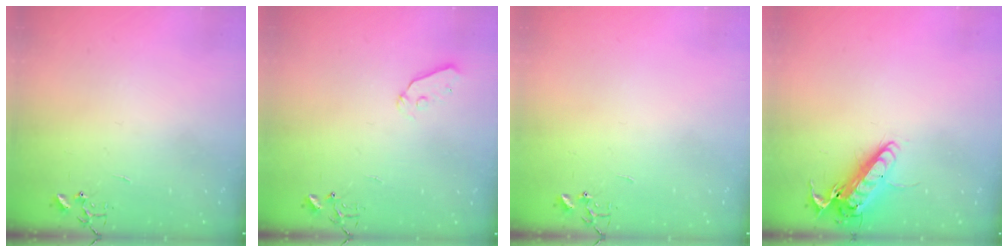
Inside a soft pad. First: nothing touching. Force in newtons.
{"total": 5.3, "press": 5.2, "slide": 0.6}
{"total": 0.0}
{"total": 13.8, "press": 13.7, "slide": 2.0}